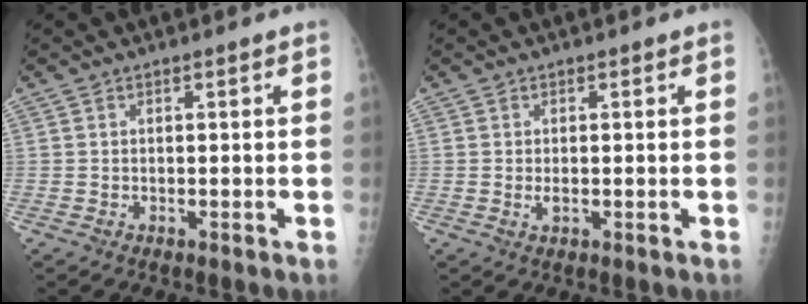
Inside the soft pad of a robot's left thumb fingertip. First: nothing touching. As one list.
[{"total": 1.3, "force": [-0.1, 0.7, 1.0], "torque": [-0.018, -0.002, -0.002]}]